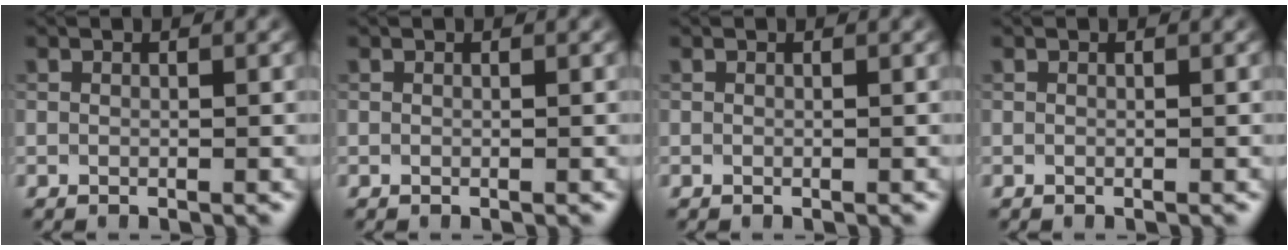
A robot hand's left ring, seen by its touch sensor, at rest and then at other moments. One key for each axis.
{"total": 0.0}
{"total": 0.0}
{"total": 0.0}